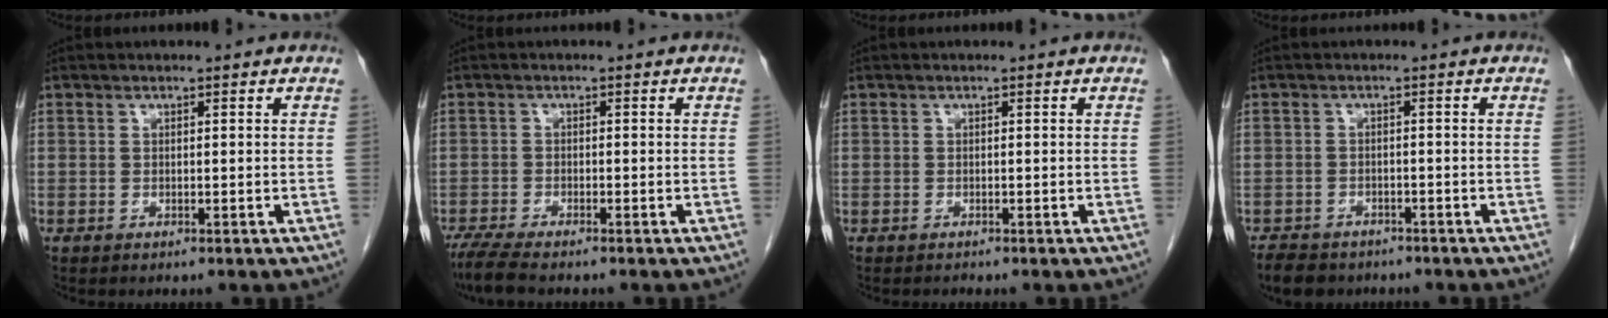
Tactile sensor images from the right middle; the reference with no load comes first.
{"total": 4.5, "force": [-3.7, 0.3, 2.5], "torque": [-0.052, -0.014, -0.067]}
{"total": 0.0}
{"total": 6.4, "force": [-5.2, 3.2, 2.0], "torque": [-0.034, -0.002, -0.075]}